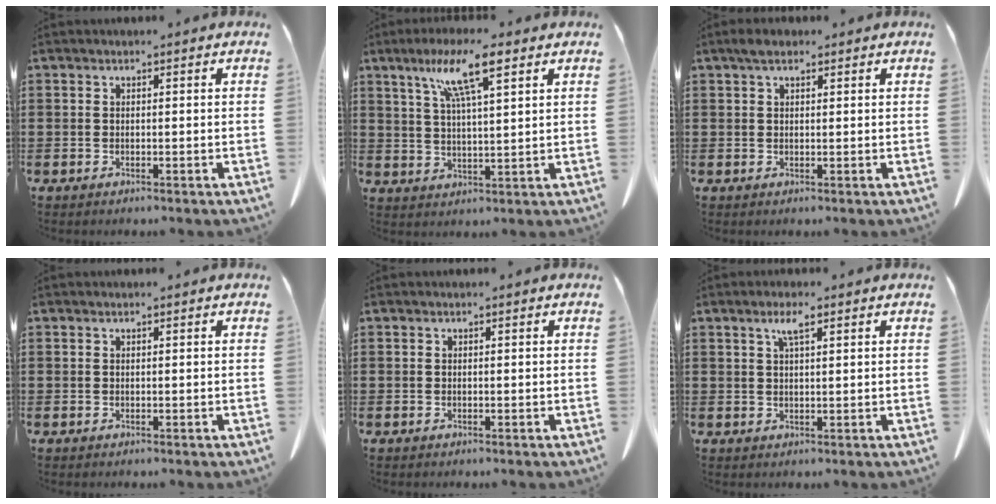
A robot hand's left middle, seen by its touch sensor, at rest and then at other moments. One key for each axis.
{"total": 8.9, "fx": 5.3, "fy": 1.1, "fz": 7.0, "tx": -0.141, "ty": 0.001, "tz": 0.086}
{"total": 2.0, "fx": 1.2, "fy": 0.8, "fz": 1.3, "tx": -0.029, "ty": 0.006, "tz": 0.021}
{"total": 0.0}
{"total": 0.0}
{"total": 3.0, "fx": 1.7, "fy": 0.6, "fz": 2.4, "tx": -0.052, "ty": 0.006, "tz": 0.028}